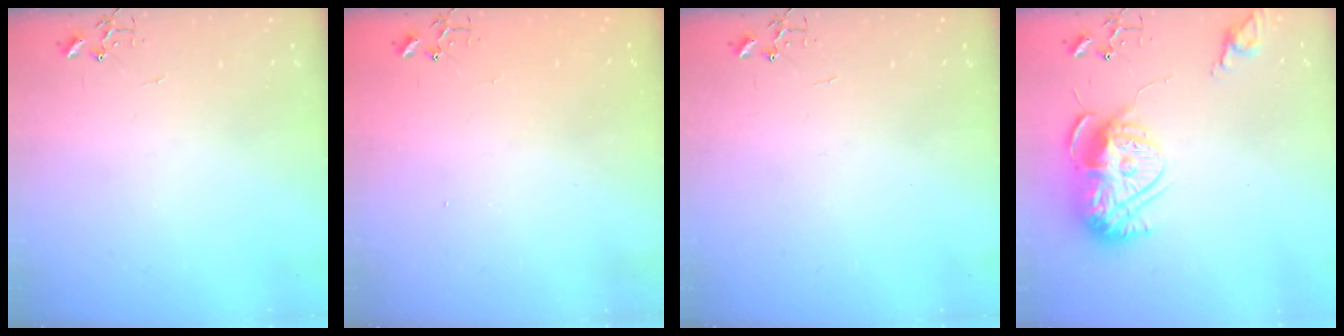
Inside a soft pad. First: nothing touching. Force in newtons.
{"total": 1.3, "press": 1.2, "slide": 0.1}
{"total": 0.0}
{"total": 15.2, "press": 15.2, "slide": 1.4}